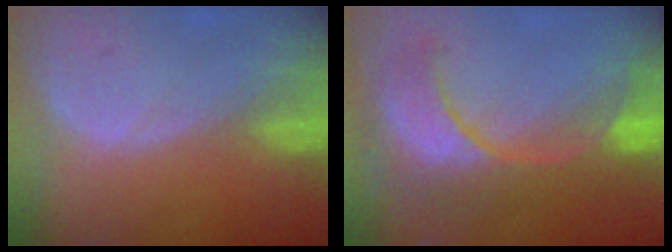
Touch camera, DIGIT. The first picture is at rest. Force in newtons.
{"total": 10.3, "press": 10.3, "slide": 1.1}